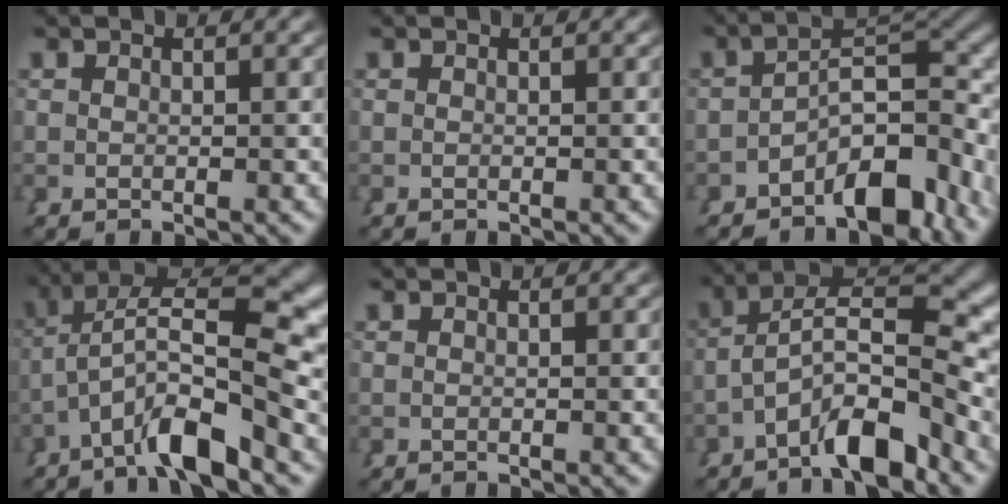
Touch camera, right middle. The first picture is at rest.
{"total": 0.0}
{"total": 6.0, "force": [-2.7, 1.9, 5.0], "torque": [-0.055, 0.000, -0.039]}
{"total": 8.7, "force": [0.9, 4.0, 7.7], "torque": [-0.125, -0.005, 0.010]}
{"total": 0.0}
{"total": 8.2, "force": [-0.8, 3.8, 7.1], "torque": [-0.111, -0.010, -0.017]}